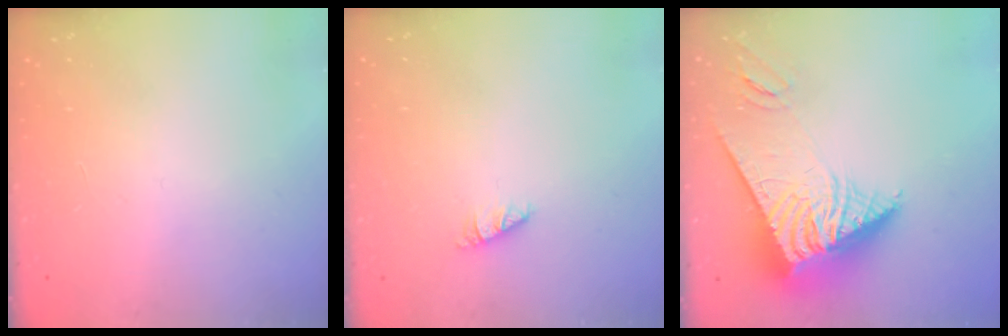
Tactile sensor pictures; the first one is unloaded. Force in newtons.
{"total": 0.7, "press": 0.7, "slide": 0.1}
{"total": 14.1, "press": 14.0, "slide": 1.4}